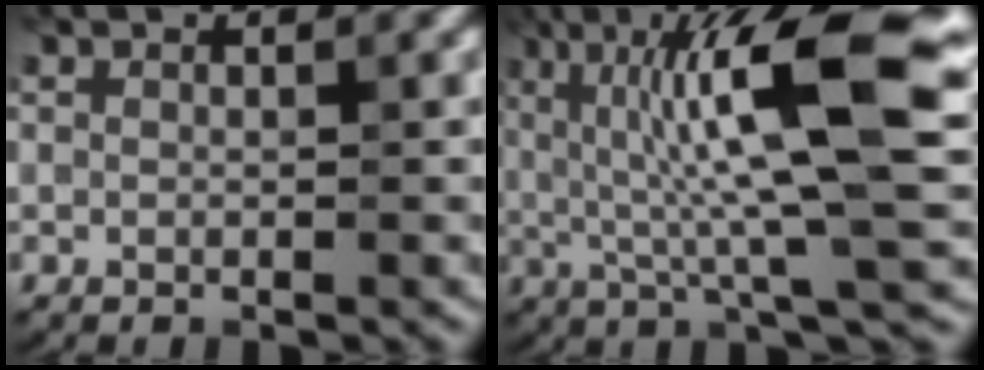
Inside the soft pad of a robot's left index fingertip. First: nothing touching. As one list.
[{"total": 14.0, "force": [3.1, 3.1, 13.2], "torque": [-0.214, 0.017, 0.046]}]